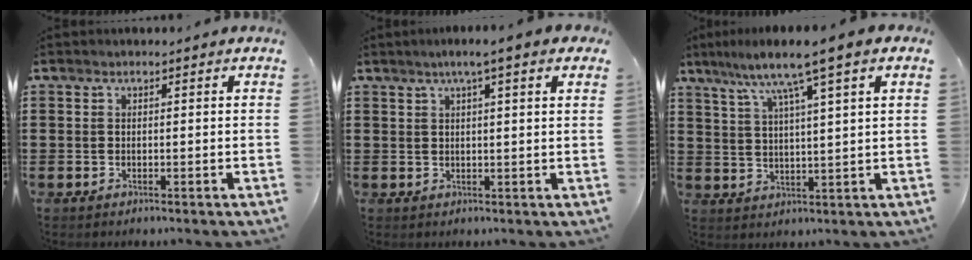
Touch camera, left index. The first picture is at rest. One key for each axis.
{"total": 3.5, "fx": 2.0, "fy": -0.1, "fz": 2.8, "tx": -0.059, "ty": 0.003, "tz": 0.034}
{"total": 7.1, "fx": 4.8, "fy": -0.2, "fz": 5.2, "tx": -0.119, "ty": -0.016, "tz": 0.076}